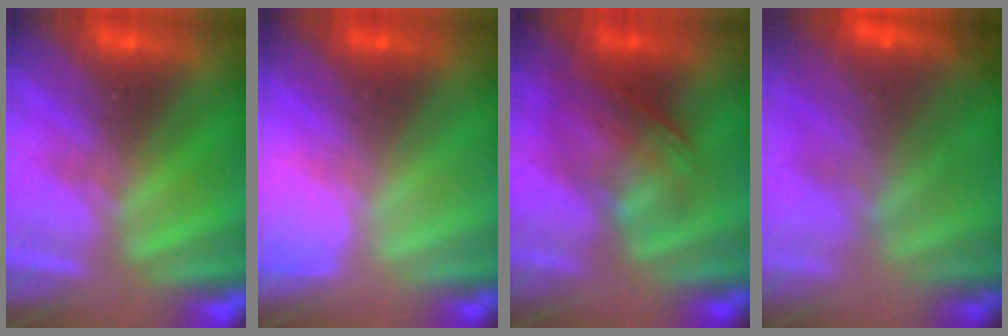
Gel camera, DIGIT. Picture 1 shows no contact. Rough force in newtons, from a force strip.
{"total": 2.9}
{"total": 1.9}
{"total": 11.1}